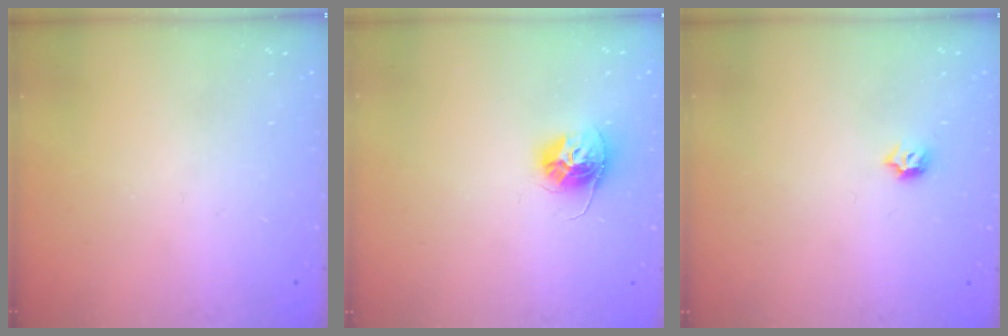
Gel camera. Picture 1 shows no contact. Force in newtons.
{"total": 11.3, "press": 11.2, "slide": 0.8}
{"total": 3.7, "press": 3.6, "slide": 0.6}